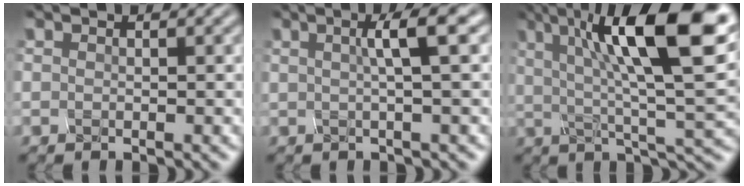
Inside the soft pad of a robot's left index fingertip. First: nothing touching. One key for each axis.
{"total": 2.9, "fx": 0.7, "fy": -0.2, "fz": 2.8, "tx": -0.049, "ty": 0.010, "tz": 0.021}
{"total": 13.9, "fx": 4.9, "fy": 3.2, "fz": 12.6, "tx": -0.197, "ty": 0.013, "tz": 0.095}